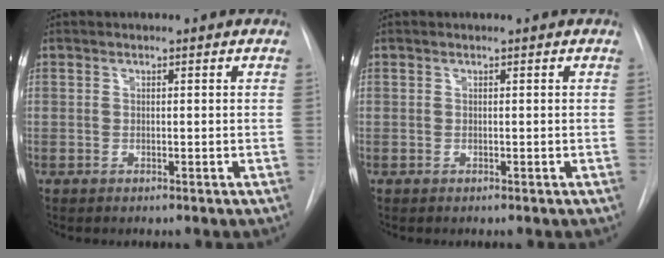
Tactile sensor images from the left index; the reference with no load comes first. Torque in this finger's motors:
{"motor_torque": [-0.03, 0.03, 0.03, 0.00]}